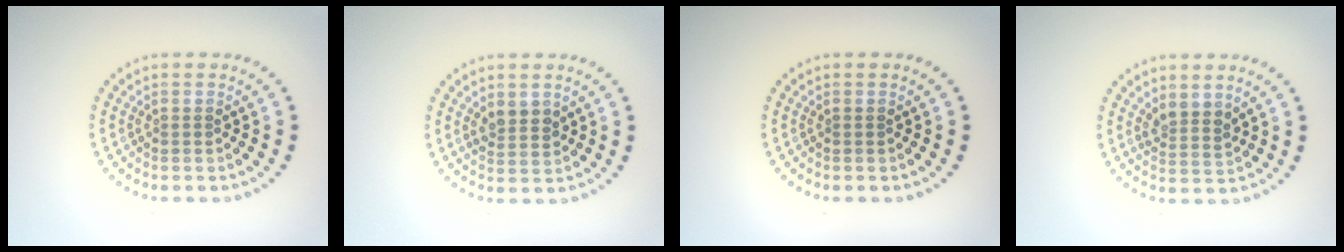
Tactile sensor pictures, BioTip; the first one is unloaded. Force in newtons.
{"total": 1.9, "press": 1.8, "slide": 0.6}
{"total": 0.0}
{"total": 2.1, "press": 1.7, "slide": 1.3}